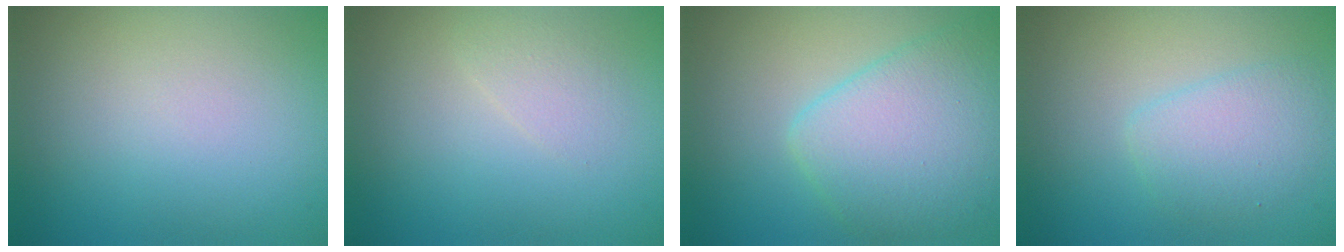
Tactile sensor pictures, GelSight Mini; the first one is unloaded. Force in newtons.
{"total": 1.4, "press": 1.4, "slide": 0.0}
{"total": 6.3, "press": 6.3, "slide": 0.1}
{"total": 2.9, "press": 2.9, "slide": 0.1}